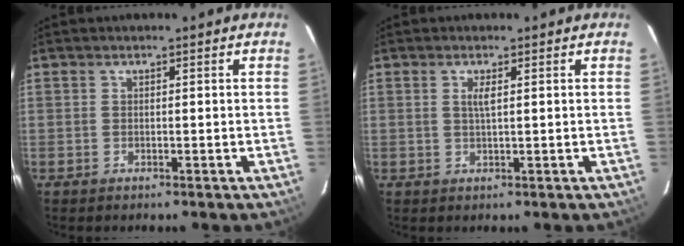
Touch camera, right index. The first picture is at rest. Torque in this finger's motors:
{"motor_torque": [0.37, 0.19, 0.18, 0.05]}